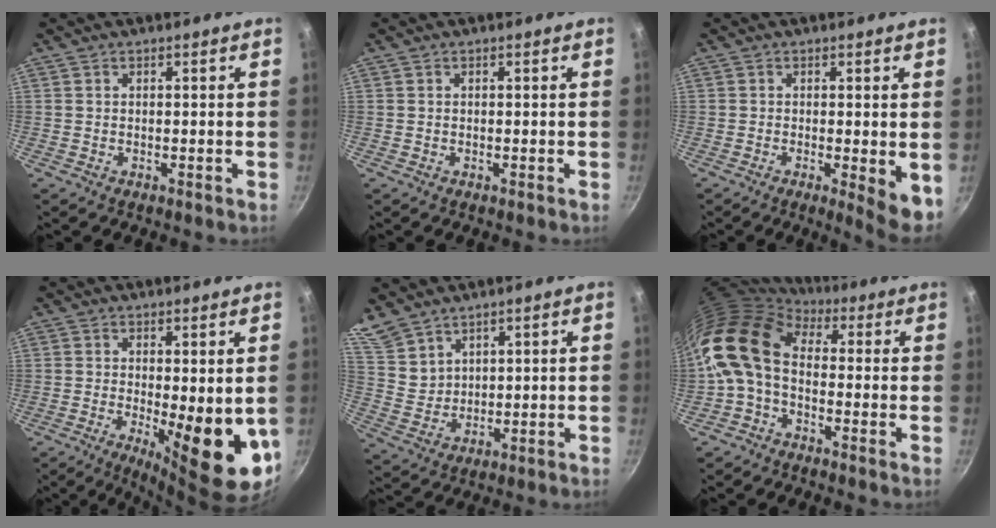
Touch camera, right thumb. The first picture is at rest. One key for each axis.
{"total": 0.0}
{"total": 5.7, "fx": -0.8, "fy": 1.6, "fz": 5.5, "tx": -0.065, "ty": -0.009, "tz": -0.008}
{"total": 12.7, "fx": -1.4, "fy": 4.1, "fz": 11.9, "tx": -0.136, "ty": -0.019, "tz": -0.005}
{"total": 8.0, "fx": 6.8, "fy": 3.3, "fz": 2.6, "tx": -0.044, "ty": -0.022, "tz": 0.150}
{"total": 13.0, "fx": 0.0, "fy": 8.6, "fz": 9.6, "tx": -0.181, "ty": 0.025, "tz": -0.021}